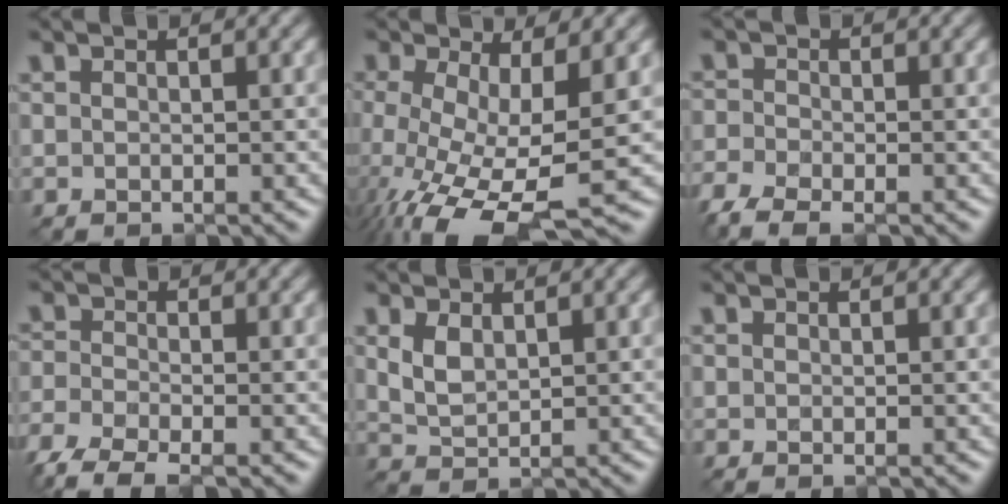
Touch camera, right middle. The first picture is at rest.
{"total": 10.2, "force": [-2.9, 4.0, 8.9], "torque": [-0.180, -0.030, -0.044]}
{"total": 4.6, "force": [-3.2, 1.9, 2.6], "torque": [-0.057, -0.009, -0.076]}
{"total": 4.8, "force": [-3.6, 1.5, 2.8], "torque": [-0.063, -0.012, -0.086]}
{"total": 2.1, "force": [1.1, 1.2, 1.4], "torque": [-0.039, 0.002, 0.027]}
{"total": 0.0}